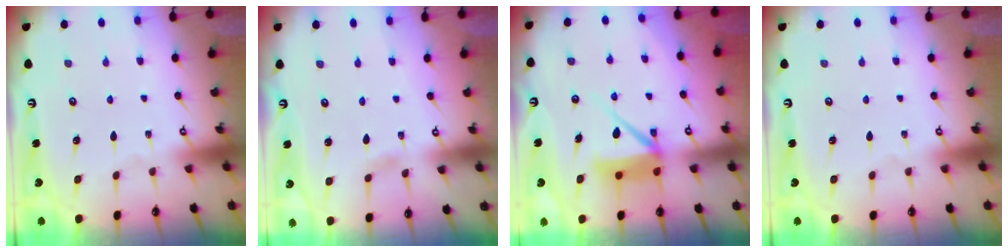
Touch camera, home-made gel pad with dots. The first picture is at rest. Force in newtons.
{"total": 2.6, "press": 2.6, "slide": 0.3}
{"total": 9.1, "press": 9.1, "slide": 1.0}
{"total": 0.0}